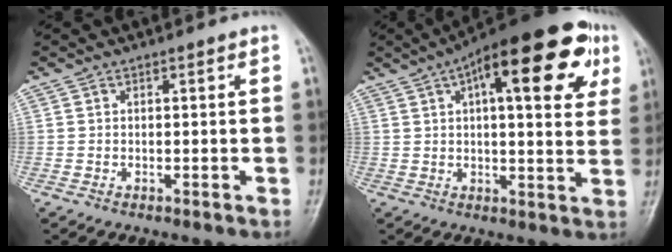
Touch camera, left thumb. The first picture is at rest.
{"total": 23.0, "force": [9.3, 8.5, 19.2], "torque": [-0.250, 0.017, 0.122]}